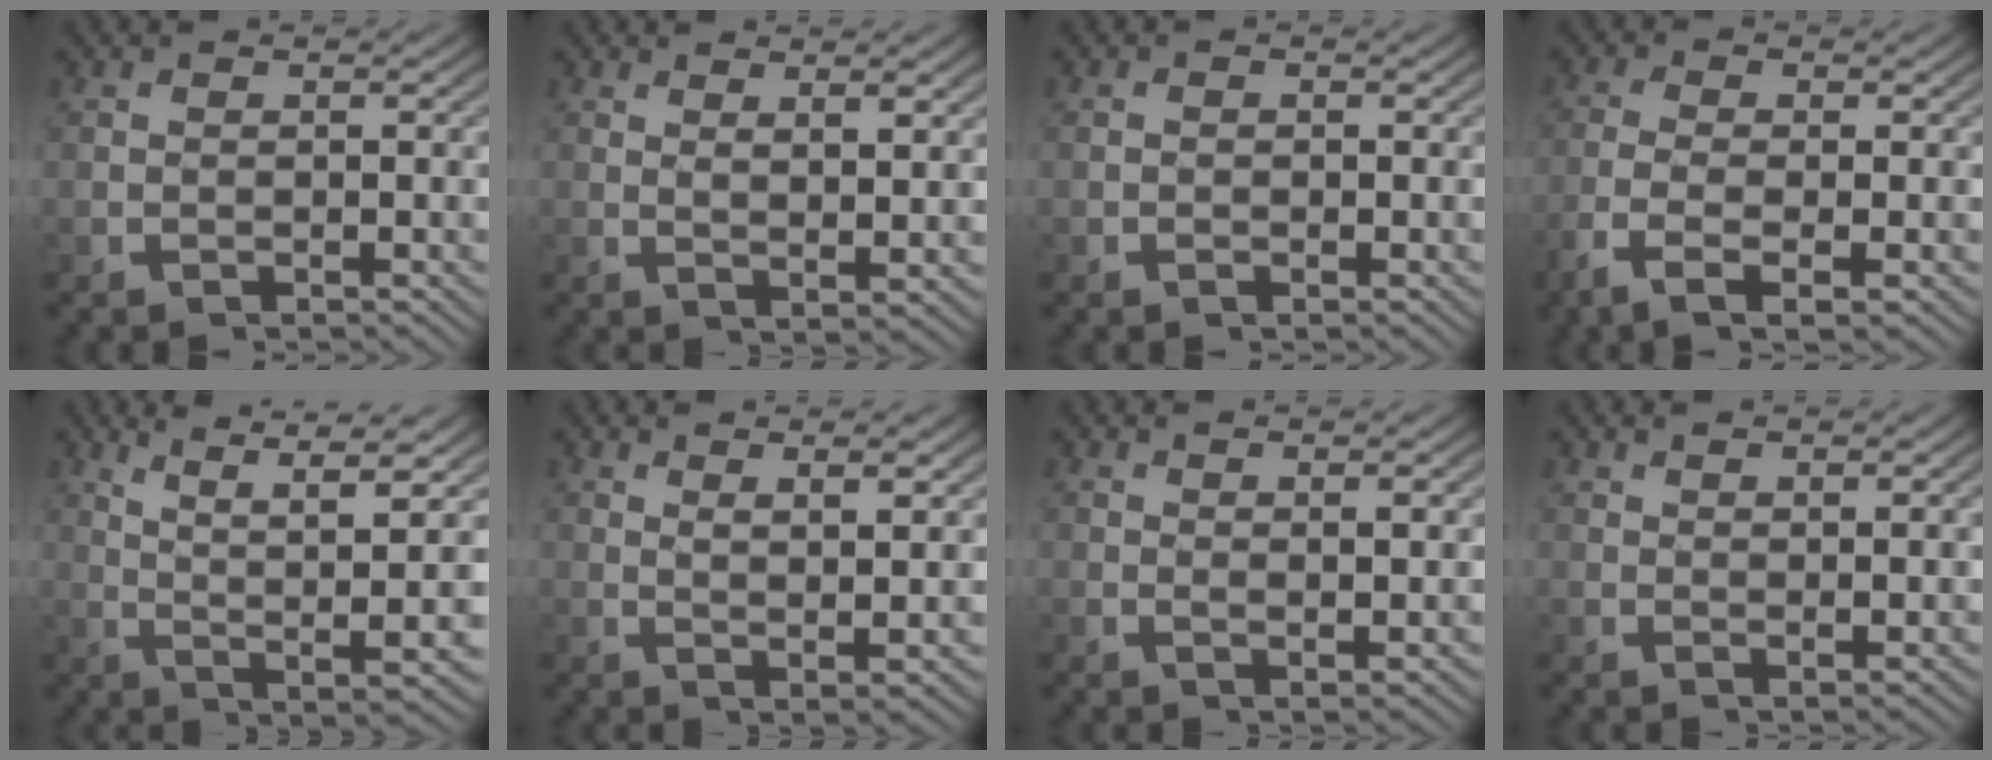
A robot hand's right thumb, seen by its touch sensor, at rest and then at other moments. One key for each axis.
{"total": 2.3, "fx": 1.7, "fy": 0.2, "fz": 1.6, "tx": -0.028, "ty": -0.007, "tz": 0.034}
{"total": 0.5, "fx": -0.2, "fy": 0.3, "fz": 0.3, "tx": -0.005, "ty": -0.003, "tz": -0.006}
{"total": 4.3, "fx": -1.4, "fy": 1.6, "fz": 3.8, "tx": -0.092, "ty": -0.012, "tz": -0.020}
{"total": 10.8, "fx": 3.8, "fy": 4.6, "fz": 9.0, "tx": -0.134, "ty": 0.007, "tz": 0.056}
{"total": 3.1, "fx": 1.9, "fy": 0.3, "fz": 2.4, "tx": -0.042, "ty": -0.006, "tz": 0.039}
{"total": 1.7, "fx": 1.3, "fy": 0.0, "fz": 1.2, "tx": -0.022, "ty": -0.006, "tz": 0.028}
{"total": 1.6, "fx": 1.5, "fy": -0.1, "fz": 0.5, "tx": -0.006, "ty": -0.004, "tz": 0.034}